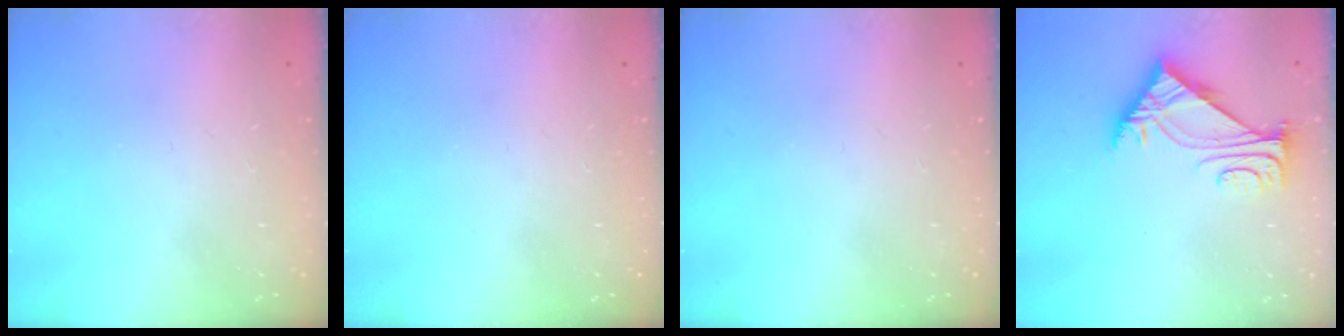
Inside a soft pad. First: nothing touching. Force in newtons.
{"total": 0.0}
{"total": 0.0}
{"total": 5.8, "press": 5.8, "slide": 1.0}